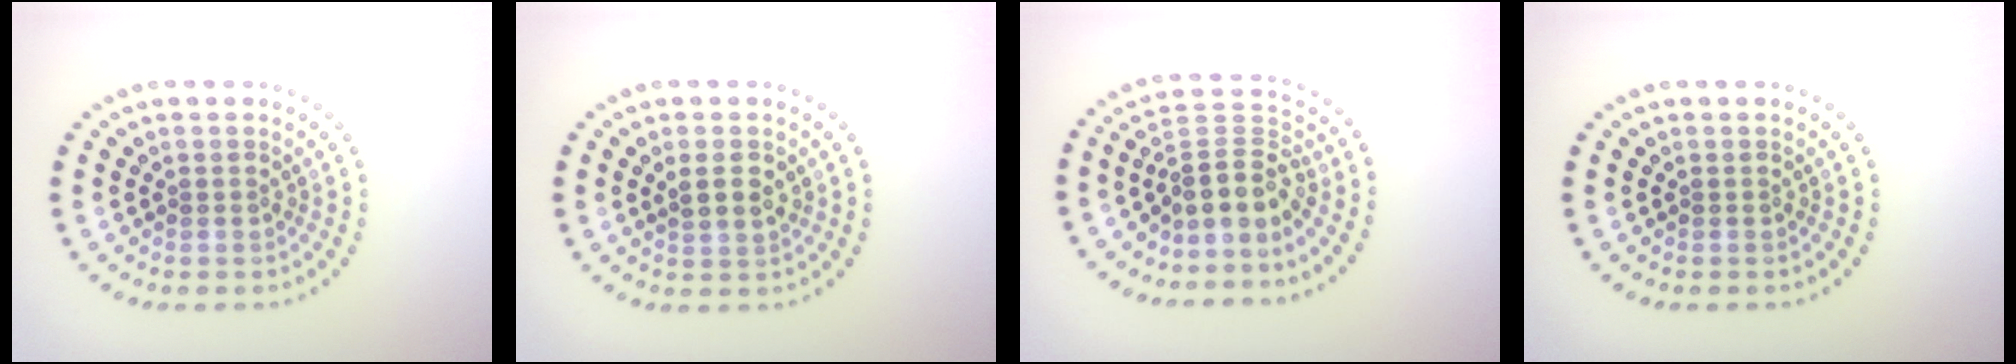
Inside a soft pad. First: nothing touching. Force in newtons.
{"total": 2.0, "press": 1.9, "slide": 0.5}
{"total": 4.0, "press": 3.1, "slide": 2.5}
{"total": 0.0}